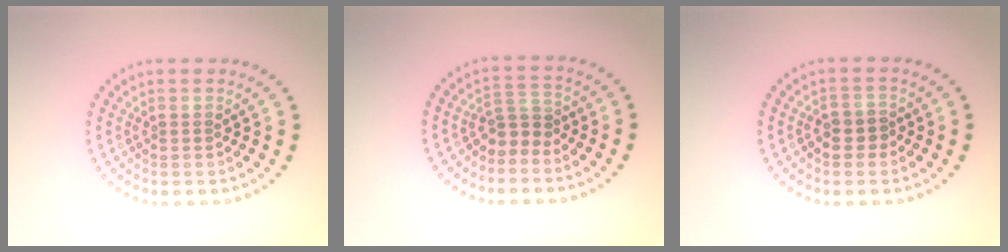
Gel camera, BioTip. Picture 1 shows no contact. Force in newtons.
{"total": 1.9, "press": 1.4, "slide": 1.4}
{"total": 1.5, "press": 1.3, "slide": 0.7}